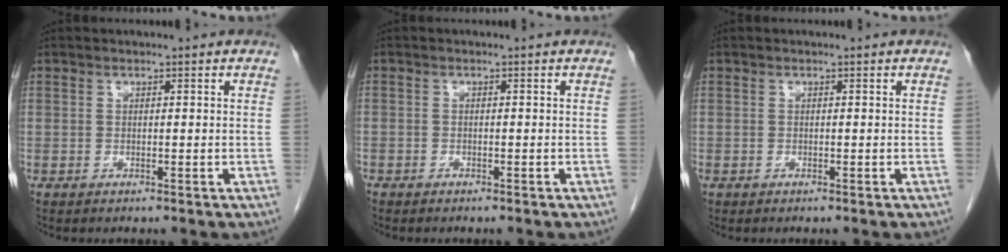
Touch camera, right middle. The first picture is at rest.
{"total": 1.0, "force": [-0.8, 0.6, 0.1], "torque": [-0.006, 0.002, -0.014]}
{"total": 0.0}